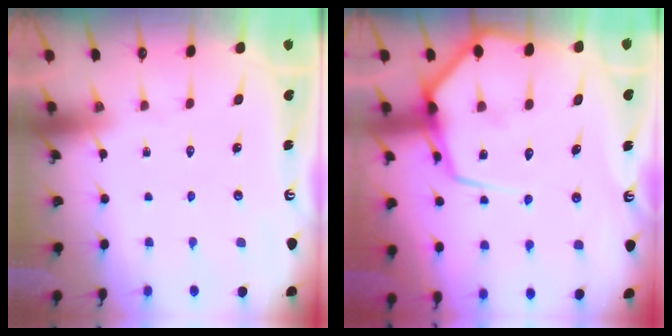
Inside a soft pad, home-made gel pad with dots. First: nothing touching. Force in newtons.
{"total": 12.8, "press": 12.7, "slide": 1.2}